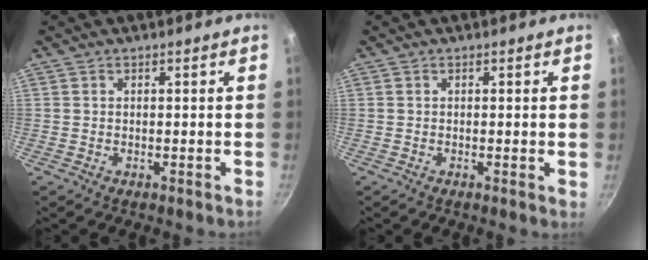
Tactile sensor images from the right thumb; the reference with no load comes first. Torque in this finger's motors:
{"motor_torque": [-0.26, -0.13, -0.43, -0.02, 0.04]}